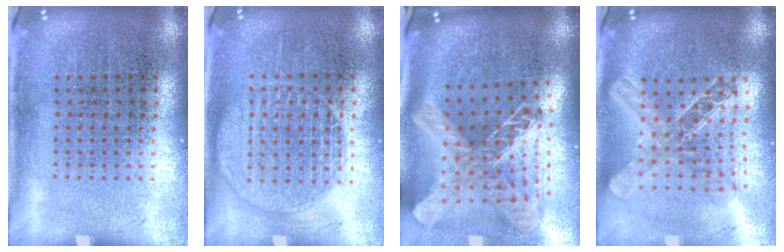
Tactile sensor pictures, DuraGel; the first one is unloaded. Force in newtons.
{"total": 1.4, "press": 1.4, "slide": 0.2}
{"total": 2.7, "press": 1.9, "slide": 1.9}
{"total": 2.0, "press": 1.7, "slide": 1.1}